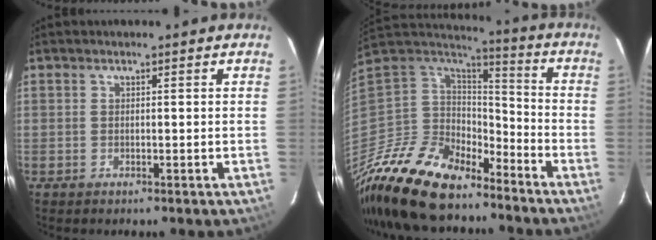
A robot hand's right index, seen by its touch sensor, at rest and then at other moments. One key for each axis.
{"total": 19.2, "fx": -14.8, "fy": 8.9, "fz": 8.4, "tx": -0.199, "ty": 0.000, "tz": -0.265}